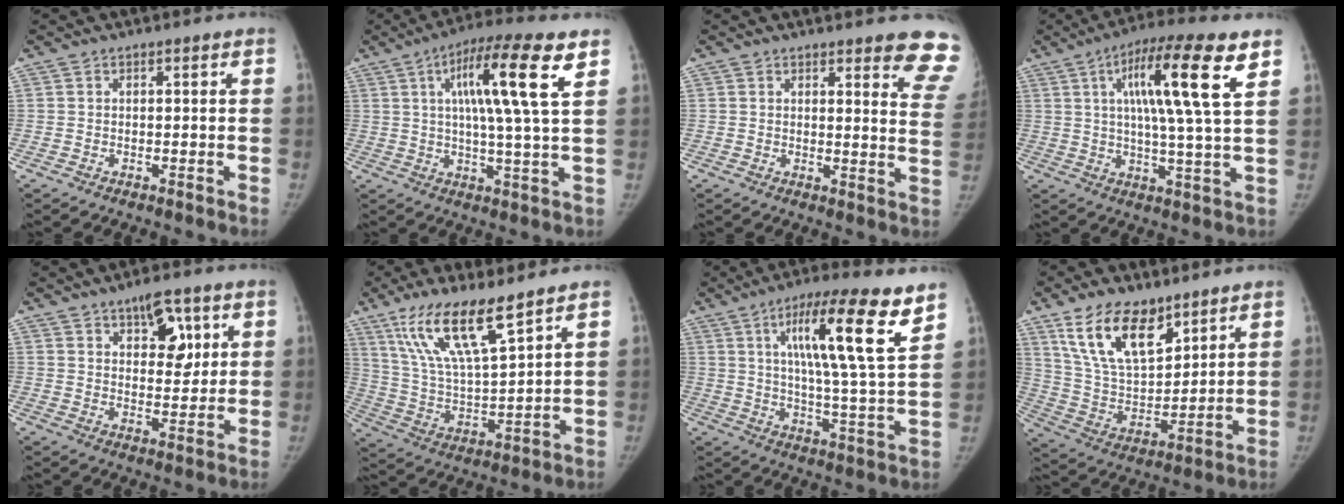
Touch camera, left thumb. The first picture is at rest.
{"total": 14.8, "force": [5.7, 1.5, 13.6], "torque": [-0.230, -0.007, 0.086]}
{"total": 10.6, "force": [9.1, 1.9, 4.9], "torque": [-0.023, -0.068, 0.079]}
{"total": 16.1, "force": [6.4, 2.0, 14.6], "torque": [-0.242, -0.010, 0.099]}
{"total": 8.9, "force": [4.1, 4.6, 6.4], "torque": [-0.062, -0.021, 0.062]}
{"total": 15.6, "force": [10.2, 3.2, 11.3], "torque": [-0.208, -0.051, 0.210]}
{"total": 18.2, "force": [9.5, 2.5, 15.3], "torque": [-0.225, -0.037, 0.148]}
{"total": 16.1, "force": [10.1, 7.8, 9.7], "torque": [-0.142, -0.051, 0.203]}